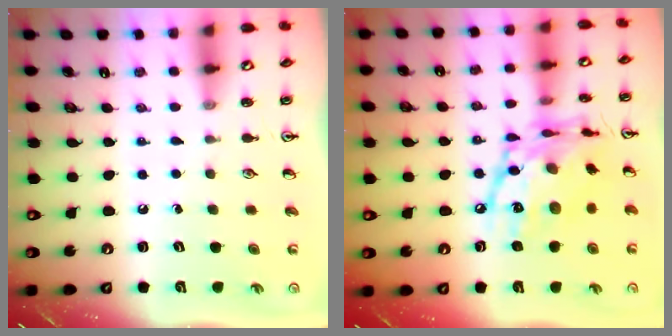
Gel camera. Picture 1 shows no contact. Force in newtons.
{"total": 18.8, "press": 18.7, "slide": 1.4}